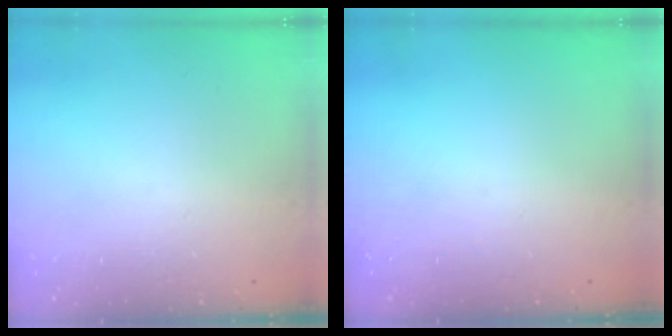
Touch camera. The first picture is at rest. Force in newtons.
{"total": 0.0}